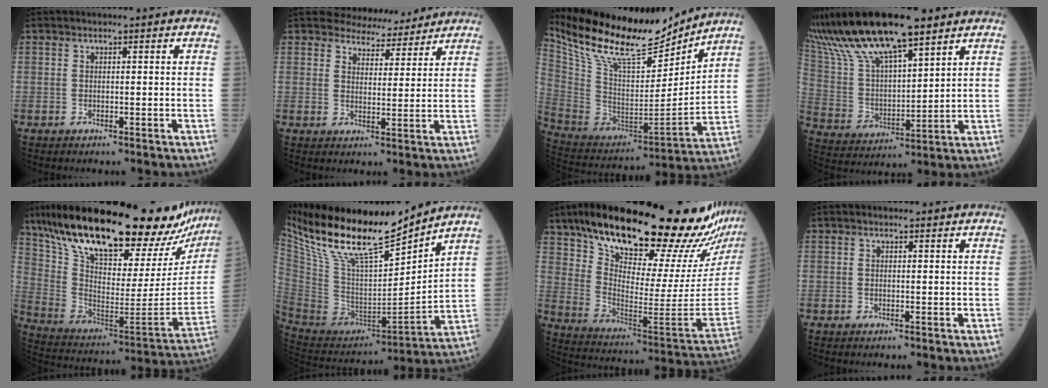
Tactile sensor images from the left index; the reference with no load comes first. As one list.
[{"total": 7.3, "force": [6.9, 2.3, 0.9], "torque": [-0.007, -0.001, 0.088]}, {"total": 20.3, "force": [17.9, 3.8, 8.9], "torque": [-0.180, -0.021, 0.318]}, {"total": 18.8, "force": [14.1, 4.1, 11.7], "torque": [-0.237, 0.021, 0.266]}, {"total": 35.2, "force": [28.0, 8.4, 19.5], "torque": [-0.340, -0.046, 0.403]}, {"total": 20.2, "force": [16.4, 3.1, 11.4], "torque": [-0.209, -0.005, 0.309]}, {"total": 31.8, "force": [25.5, 3.1, 18.7], "torque": [-0.299, -0.075, 0.362]}, {"total": 0.7, "force": [0.3, 0.4, 0.4], "torque": [-0.011, 0.004, 0.001]}]